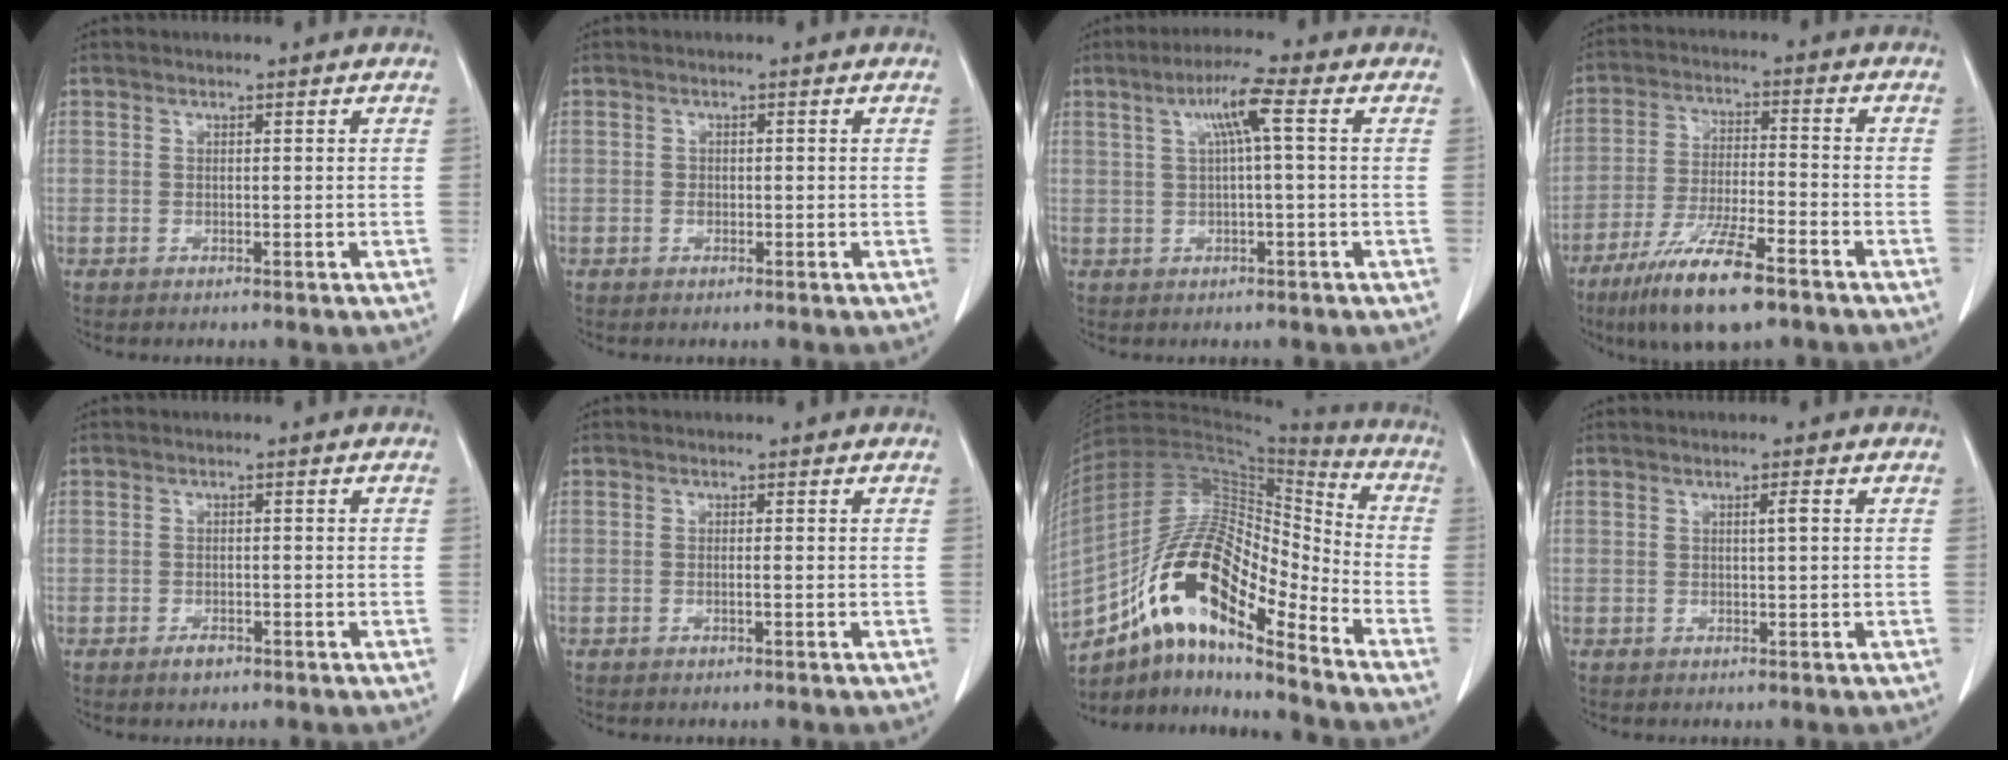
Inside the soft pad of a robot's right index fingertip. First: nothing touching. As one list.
[{"total": 0.7, "force": [-0.1, 0.6, 0.4], "torque": [-0.007, 0.002, -0.003]}, {"total": 5.4, "force": [1.4, -0.3, 5.2], "torque": [-0.094, 0.014, 0.026]}, {"total": 12.7, "force": [-8.3, 1.8, 9.4], "torque": [-0.180, -0.026, -0.145]}, {"total": 1.8, "force": [-1.2, 0.9, 0.9], "torque": [-0.012, 0.003, -0.016]}, {"total": 0.6, "force": [-0.2, -0.1, 0.5], "torque": [-0.008, 0.000, -0.004]}, {"total": 17.3, "force": [-10.5, 4.5, 13.1], "torque": [-0.241, 0.033, -0.180]}, {"total": 1.4, "force": [0.4, 0.1, 1.3], "torque": [-0.023, 0.002, 0.005]}]